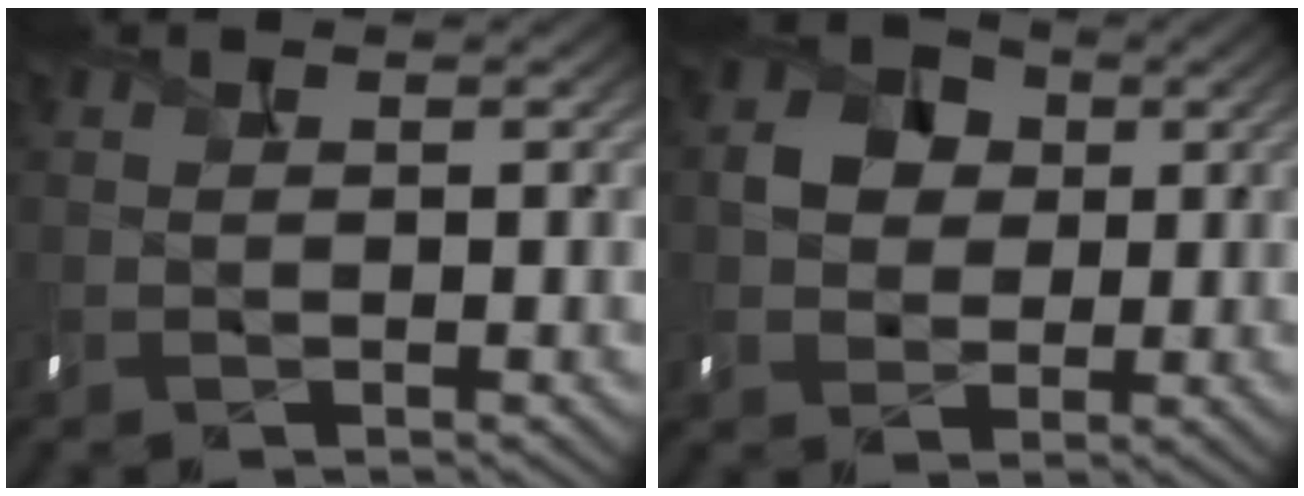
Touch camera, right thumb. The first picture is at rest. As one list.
[{"total": 5.2, "force": [0.9, 4.4, 2.5], "torque": [-0.055, 0.007, 0.006]}]